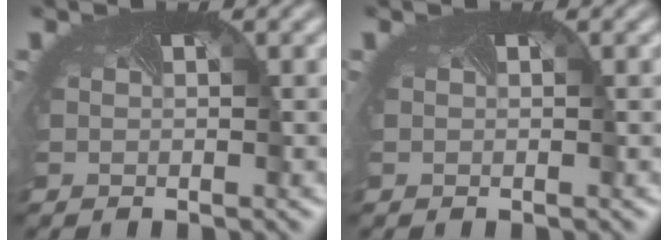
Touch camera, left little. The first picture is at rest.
{"total": 0.0}